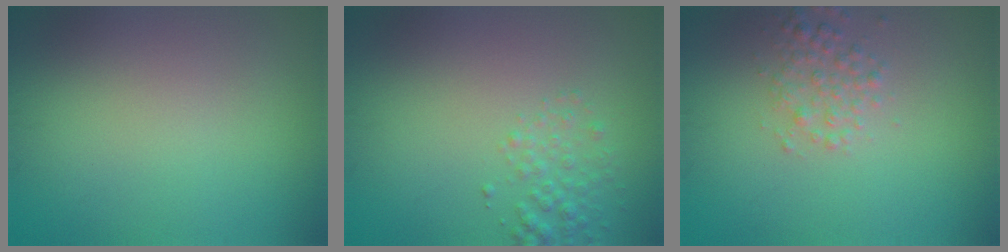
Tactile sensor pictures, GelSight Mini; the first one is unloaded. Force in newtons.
{"total": 1.8, "press": 1.8, "slide": 0.1}
{"total": 2.1, "press": 2.1, "slide": 0.0}